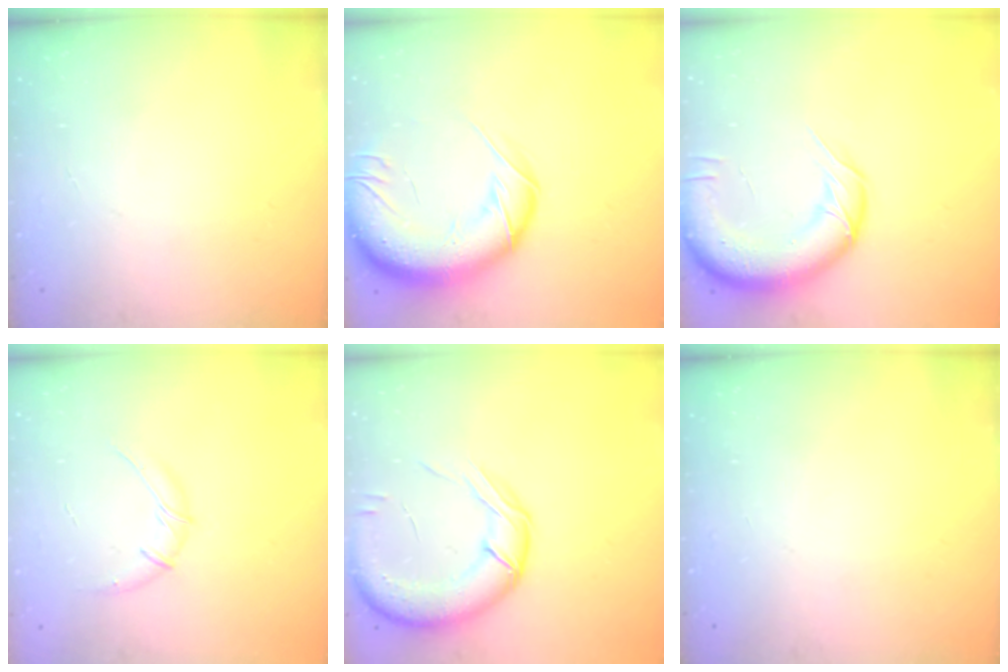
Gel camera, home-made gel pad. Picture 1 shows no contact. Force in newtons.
{"total": 20.9, "press": 20.3, "slide": 4.9}
{"total": 15.9, "press": 15.5, "slide": 3.7}
{"total": 7.9, "press": 7.8, "slide": 1.2}
{"total": 16.8, "press": 16.4, "slide": 3.4}
{"total": 0.0}